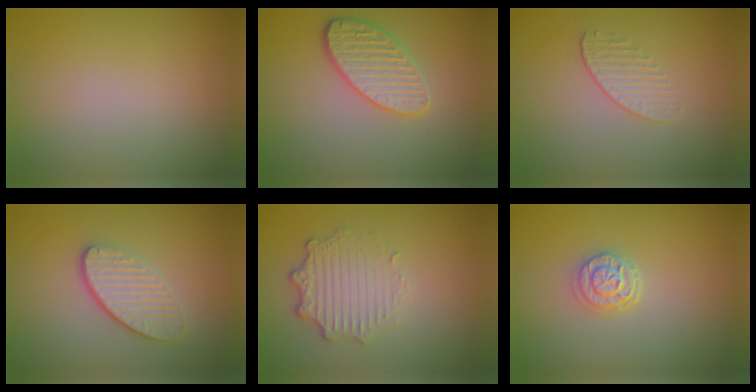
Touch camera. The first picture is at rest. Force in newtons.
{"total": 3.8, "press": 3.5, "slide": 1.4}
{"total": 1.3, "press": 0.7, "slide": 1.1}
{"total": 3.7, "press": 2.9, "slide": 2.3}
{"total": 3.6, "press": 2.8, "slide": 2.2}
{"total": 2.6, "press": 2.2, "slide": 1.5}